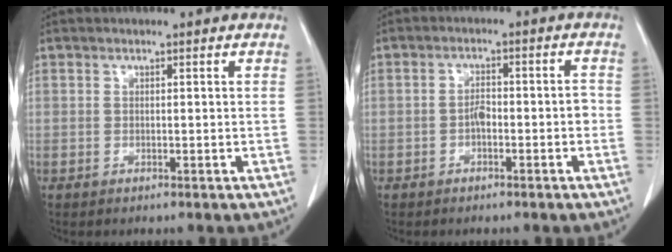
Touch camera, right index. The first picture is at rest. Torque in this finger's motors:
{"motor_torque": [0.56, -0.32, 0.25, 0.03]}